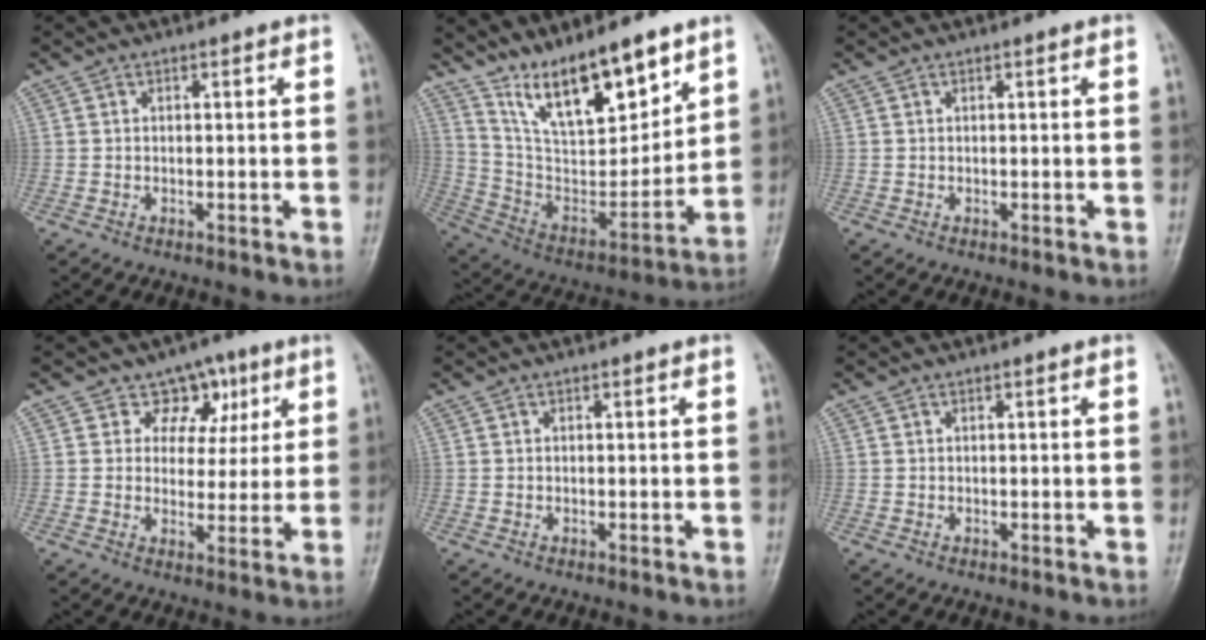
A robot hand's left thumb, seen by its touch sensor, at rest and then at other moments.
{"total": 17.7, "force": [12.5, 6.0, 11.0], "torque": [-0.142, -0.069, 0.239]}
{"total": 0.0}
{"total": 7.4, "force": [3.8, 5.9, 2.2], "torque": [0.015, -0.009, 0.052]}
{"total": 0.0}
{"total": 0.0}